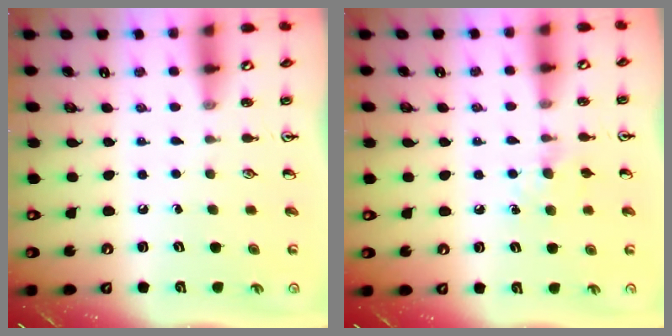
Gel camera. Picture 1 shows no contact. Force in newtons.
{"total": 5.9, "press": 5.9, "slide": 0.6}